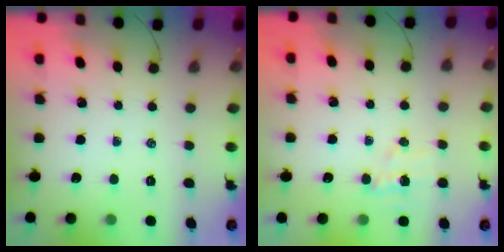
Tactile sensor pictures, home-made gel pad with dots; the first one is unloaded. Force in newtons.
{"total": 4.4, "press": 4.2, "slide": 1.3}